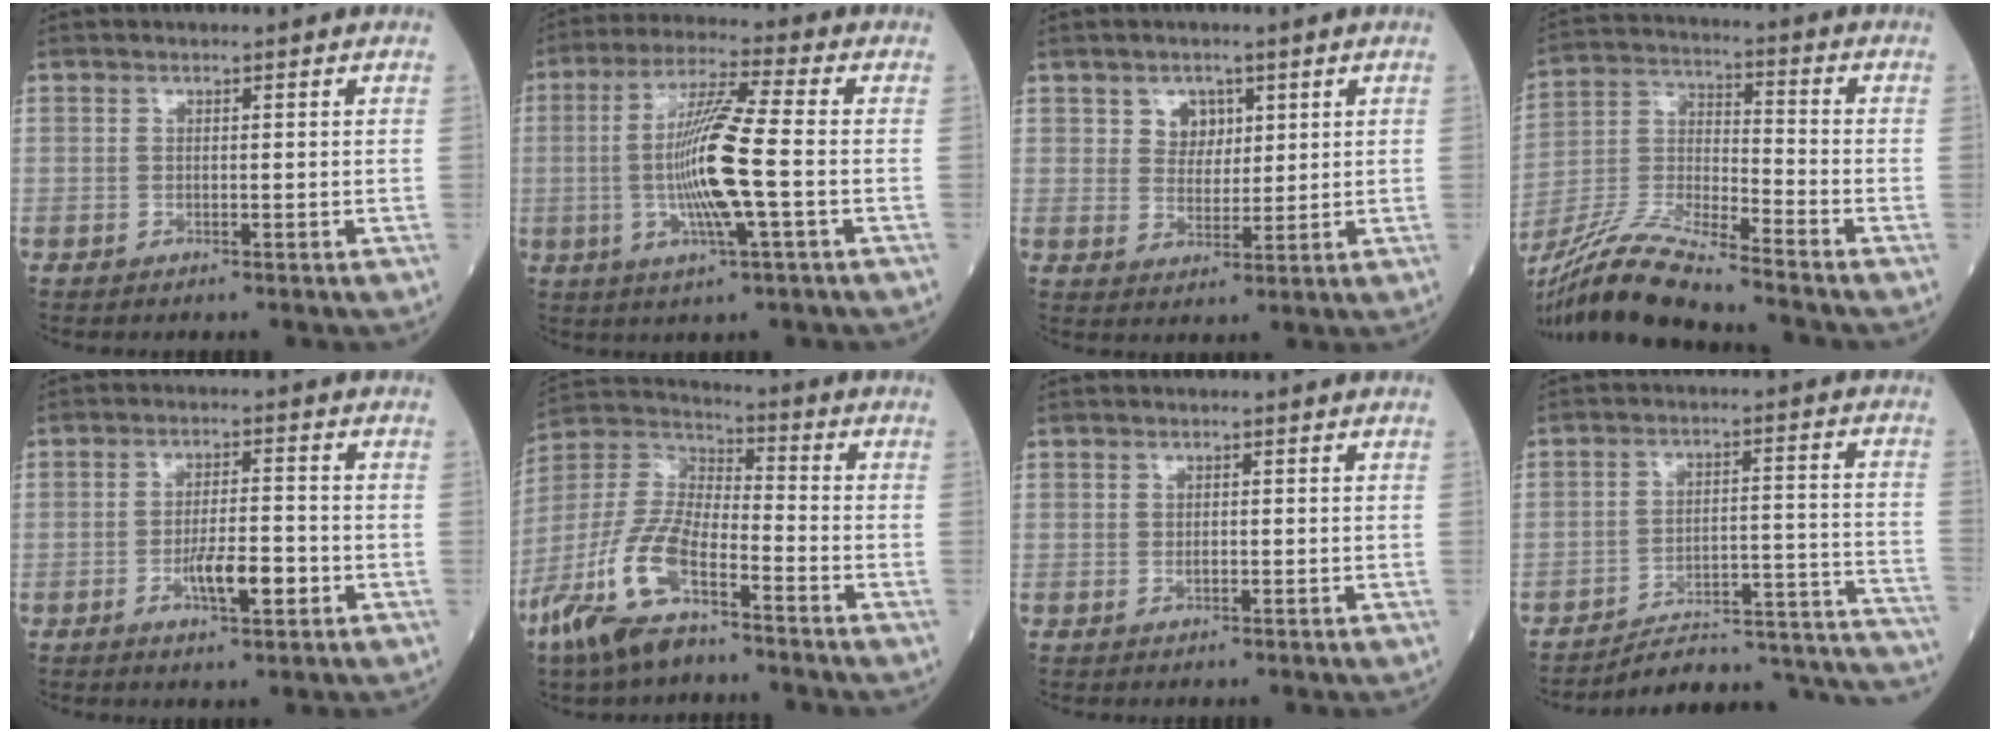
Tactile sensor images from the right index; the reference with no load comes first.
{"total": 12.2, "force": [-1.6, 0.2, 12.1], "torque": [-0.239, -0.004, -0.035]}
{"total": 3.9, "force": [1.8, 3.0, 1.5], "torque": [-0.020, 0.003, 0.032]}
{"total": 14.9, "force": [-13.4, -0.6, 6.6], "torque": [-0.135, -0.010, -0.255]}
{"total": 6.3, "force": [-2.2, 1.5, 5.7], "torque": [-0.101, -0.002, -0.035]}
{"total": 14.1, "force": [-8.5, 4.3, 10.4], "torque": [-0.236, -0.010, -0.168]}
{"total": 1.1, "force": [-0.1, 0.7, 0.8], "torque": [-0.011, 0.000, -0.002]}
{"total": 19.7, "force": [-19.2, 1.8, 4.1], "torque": [0.007, 0.045, -0.253]}